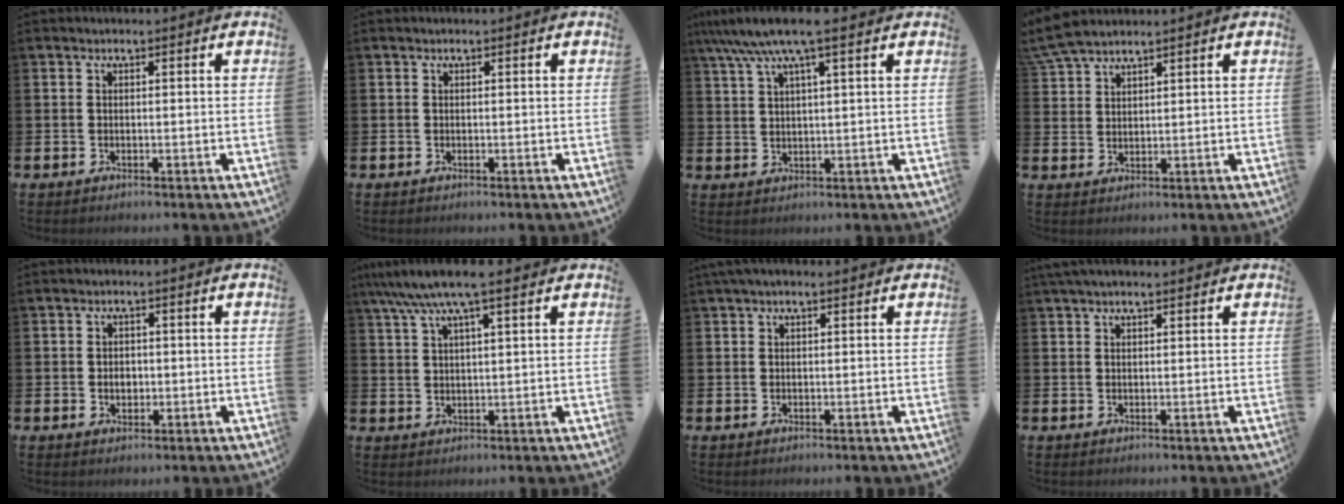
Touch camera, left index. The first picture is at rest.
{"total": 0.0}
{"total": 6.8, "force": [5.0, 0.9, 4.5], "torque": [-0.098, -0.007, 0.089]}
{"total": 4.9, "force": [4.6, 1.0, 1.5], "torque": [-0.036, -0.014, 0.085]}
{"total": 1.9, "force": [-0.1, 1.5, 1.1], "torque": [-0.006, 0.001, -0.008]}
{"total": 7.1, "force": [5.4, 1.2, 4.5], "torque": [-0.091, -0.012, 0.096]}
{"total": 1.1, "force": [0.7, 0.3, 0.8], "torque": [-0.008, 0.001, 0.010]}
{"total": 1.9, "force": [1.6, 0.4, 0.9], "torque": [-0.013, 0.002, 0.027]}